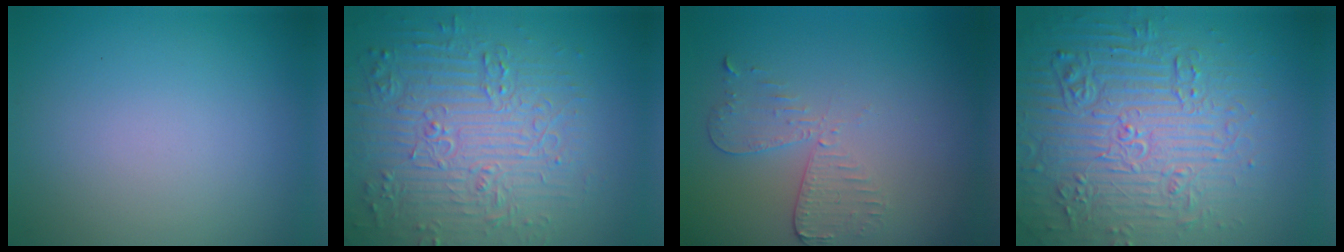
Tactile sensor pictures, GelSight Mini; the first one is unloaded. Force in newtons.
{"total": 8.0, "press": 6.2, "slide": 5.0}
{"total": 2.9, "press": 2.6, "slide": 1.4}
{"total": 7.9, "press": 7.6, "slide": 2.0}